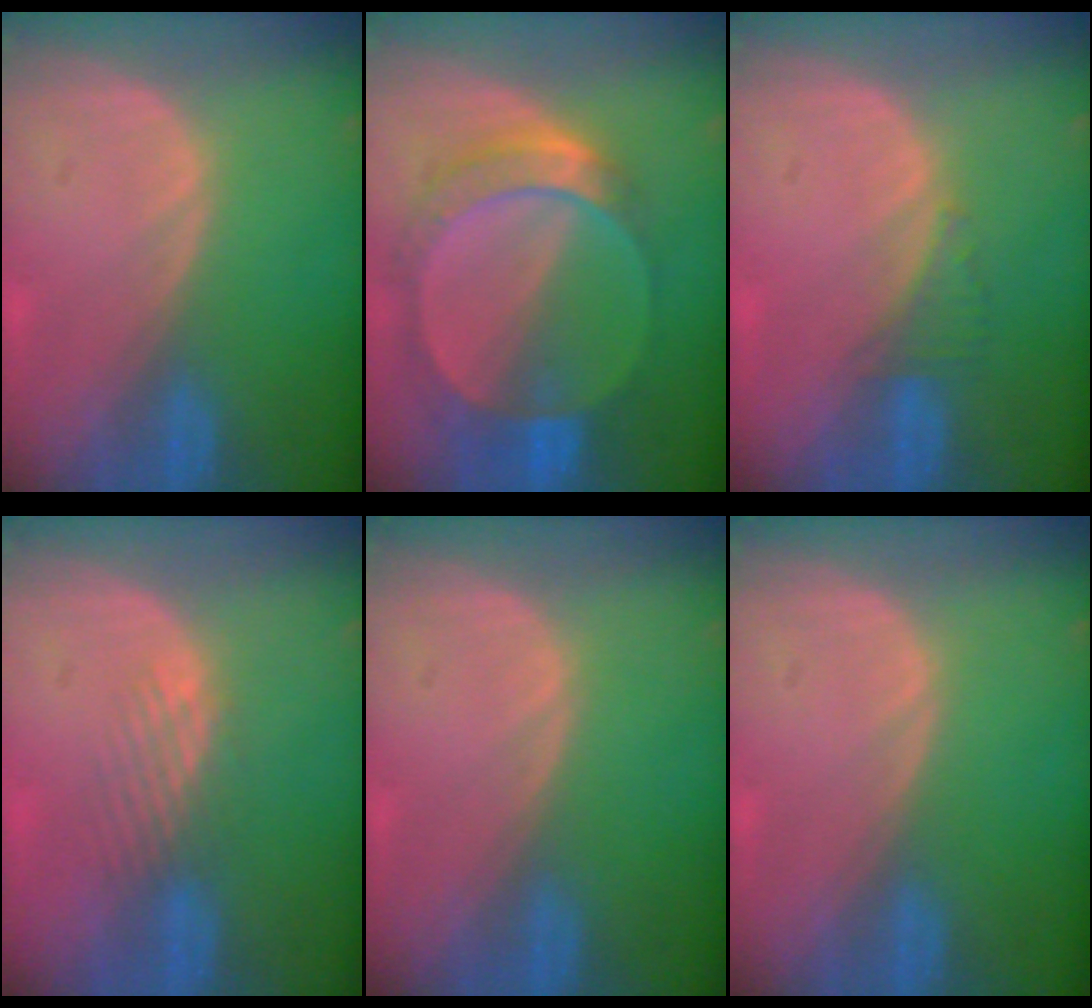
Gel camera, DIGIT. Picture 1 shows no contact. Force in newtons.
{"total": 8.5, "press": 7.7, "slide": 3.5}
{"total": 1.9, "press": 1.8, "slide": 0.7}
{"total": 3.1, "press": 2.5, "slide": 1.8}
{"total": 0.0}
{"total": 0.0}